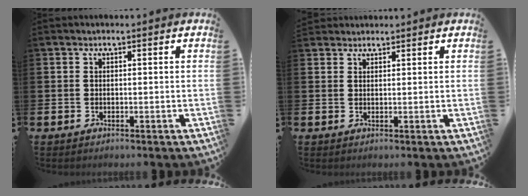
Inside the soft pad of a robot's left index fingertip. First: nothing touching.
{"total": 1.7, "force": [1.7, 0.5, -0.2], "torque": [0.012, -0.005, 0.029]}